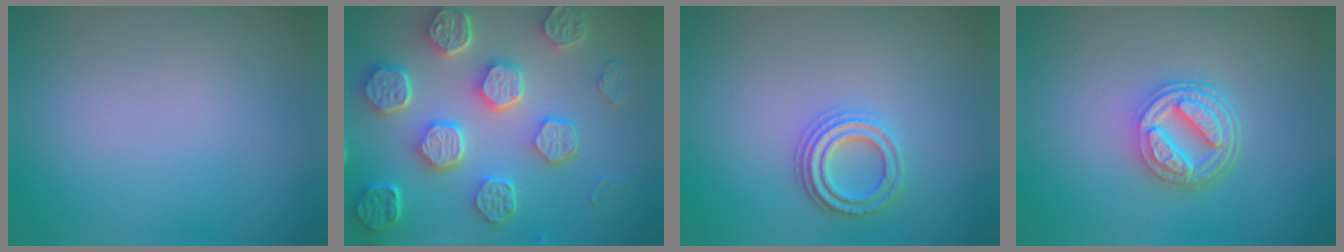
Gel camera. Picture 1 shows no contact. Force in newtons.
{"total": 8.5, "press": 6.4, "slide": 5.6}
{"total": 2.5, "press": 2.4, "slide": 0.4}
{"total": 5.0, "press": 3.7, "slide": 3.3}